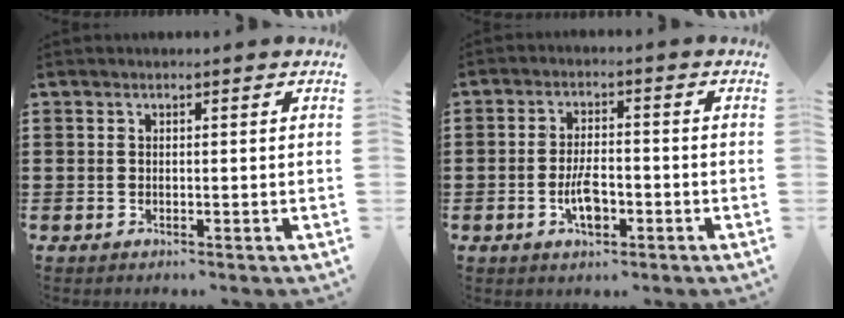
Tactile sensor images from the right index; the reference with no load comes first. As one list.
[{"total": 5.2, "force": [-1.8, 2.2, 4.3], "torque": [-0.086, 0.003, -0.034]}]